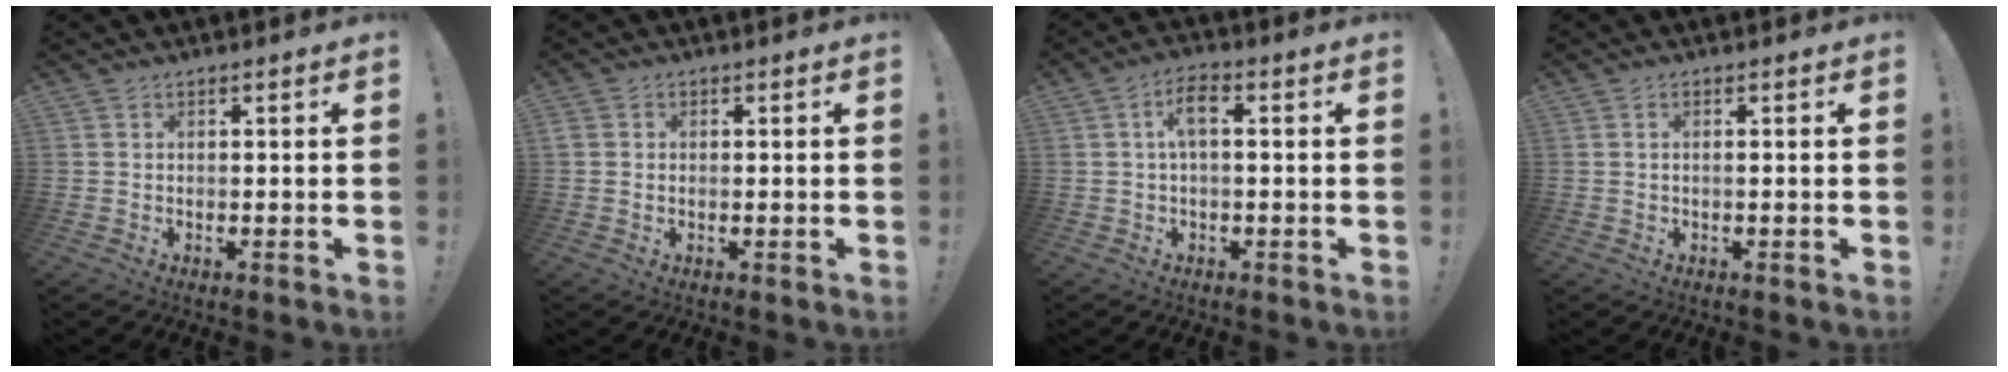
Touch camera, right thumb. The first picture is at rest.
{"total": 1.3, "force": [0.1, 1.2, 0.5], "torque": [-0.004, 0.001, 0.000]}
{"total": 5.1, "force": [0.6, 1.6, 4.8], "torque": [-0.103, 0.007, 0.007]}
{"total": 0.9, "force": [-0.1, -0.1, 0.9], "torque": [-0.022, 0.003, -0.002]}